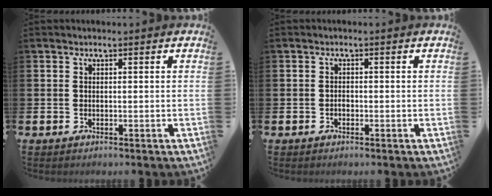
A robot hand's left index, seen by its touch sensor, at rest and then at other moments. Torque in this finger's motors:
{"motor_torque": [0.39, 0.04, -0.01, 0.04]}